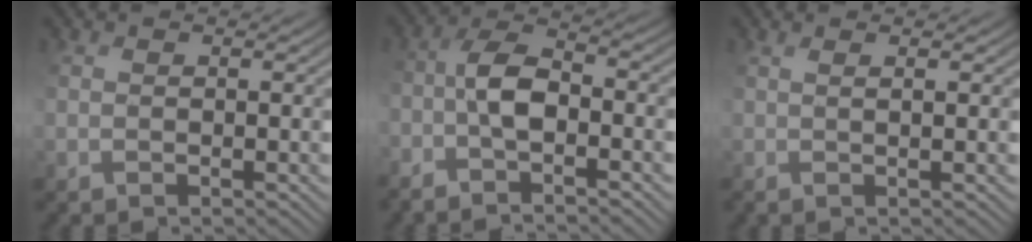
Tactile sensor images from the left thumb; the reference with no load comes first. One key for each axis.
{"total": 5.5, "fx": -2.5, "fy": 2.2, "fz": 4.4, "tx": -0.086, "ty": 0.009, "tz": -0.062}
{"total": 1.5, "fx": 0.5, "fy": 0.3, "fz": 1.4, "tx": -0.027, "ty": 0.007, "tz": 0.003}